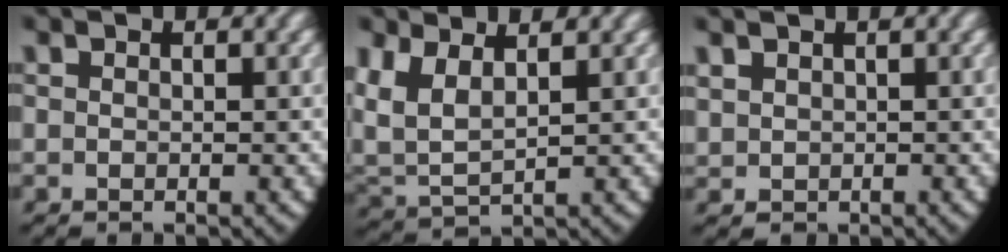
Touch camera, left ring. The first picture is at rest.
{"total": 7.2, "force": [1.5, 5.6, 4.3], "torque": [-0.147, -0.024, 0.036]}
{"total": 1.5, "force": [0.7, 1.3, 0.4], "torque": [-0.025, -0.012, 0.027]}